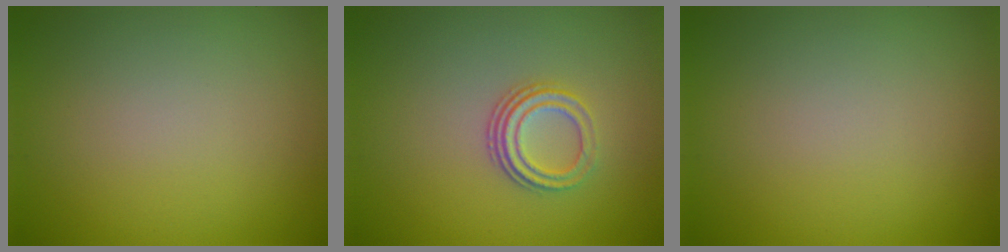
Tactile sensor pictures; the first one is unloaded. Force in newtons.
{"total": 3.0, "press": 2.1, "slide": 2.2}
{"total": 0.0}